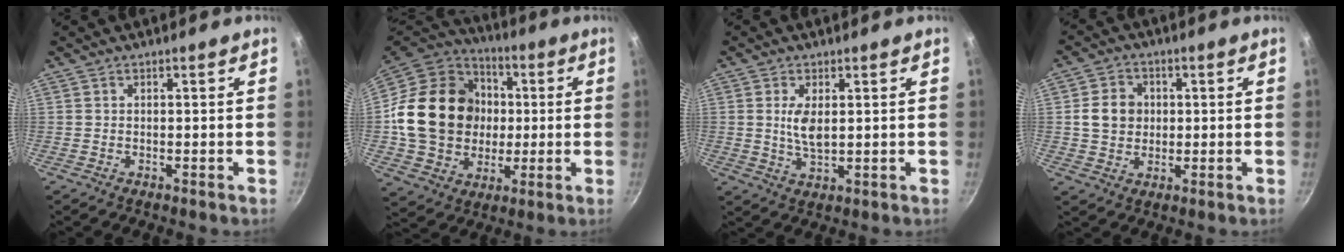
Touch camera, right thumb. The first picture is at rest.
{"total": 23.5, "force": [0.7, 19.6, 13.0], "torque": [-0.207, 0.026, 0.018]}
{"total": 4.9, "force": [1.0, 2.3, 4.2], "torque": [-0.079, -0.011, 0.022]}
{"total": 6.9, "force": [0.7, 5.9, 3.4], "torque": [-0.035, 0.008, 0.006]}